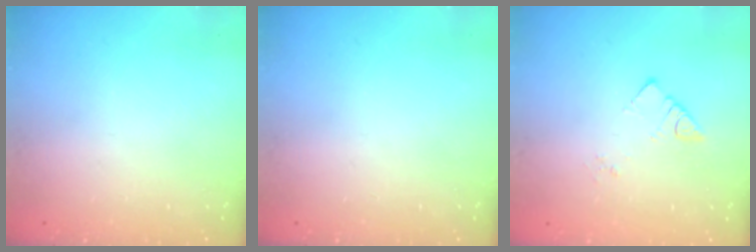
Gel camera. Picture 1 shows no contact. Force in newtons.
{"total": 0.0}
{"total": 2.6, "press": 2.6, "slide": 0.1}